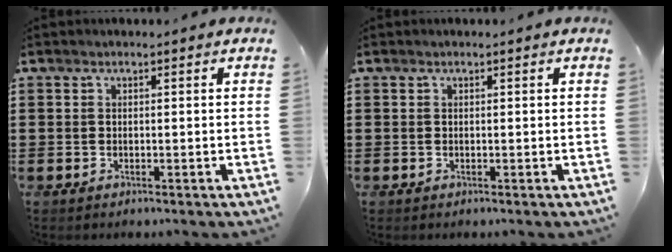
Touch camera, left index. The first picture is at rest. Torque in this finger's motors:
{"motor_torque": [-0.14, 0.03, 0.00, -0.01]}